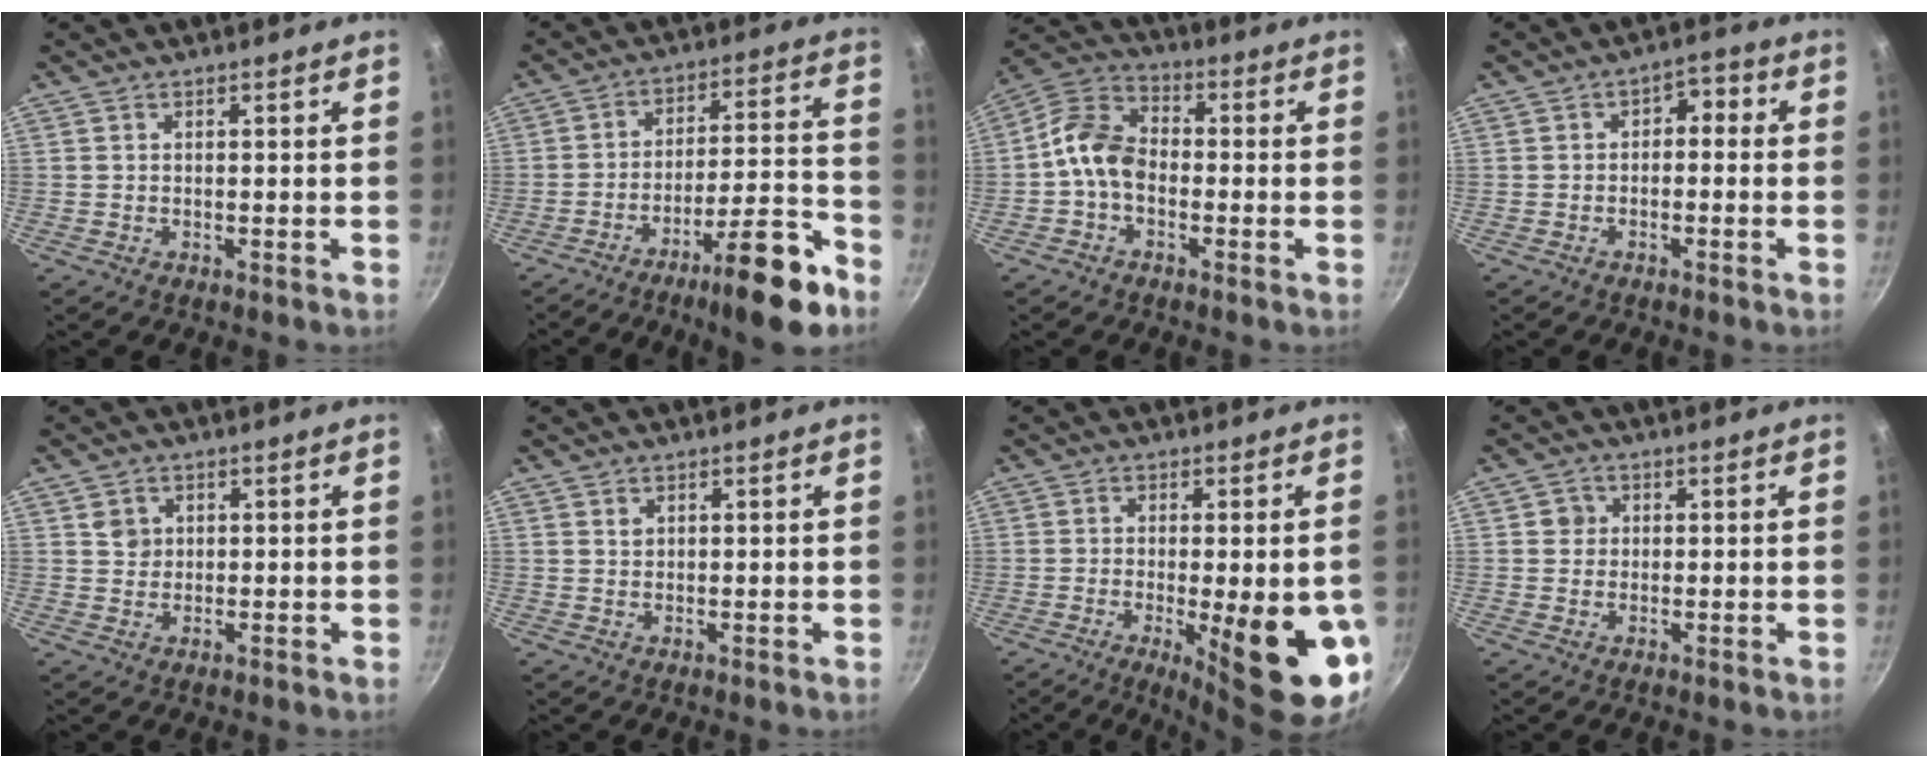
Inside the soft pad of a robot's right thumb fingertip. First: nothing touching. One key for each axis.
{"total": 15.5, "fx": -9.8, "fy": 3.1, "fz": 11.5, "tx": -0.160, "ty": 0.076, "tz": -0.149}
{"total": 9.0, "fx": -1.8, "fy": 6.4, "fz": 6.0, "tx": -0.100, "ty": 0.033, "tz": -0.056}
{"total": 3.5, "fx": -0.3, "fy": 2.4, "fz": 2.5, "tx": -0.009, "ty": 0.016, "tz": -0.011}
{"total": 2.3, "fx": 0.7, "fy": 2.1, "fz": 0.7, "tx": -0.001, "ty": 0.001, "tz": 0.010}
{"total": 1.1, "fx": 0.7, "fy": 0.8, "fz": 0.4, "tx": -0.006, "ty": 0.001, "tz": 0.013}
{"total": 16.4, "fx": -4.2, "fy": 4.4, "fz": 15.2, "tx": -0.183, "ty": -0.006, "tz": -0.045}
{"total": 2.5, "fx": 0.4, "fy": 2.4, "fz": 0.5, "tx": 0.004, "ty": 0.004, "tz": 0.003}